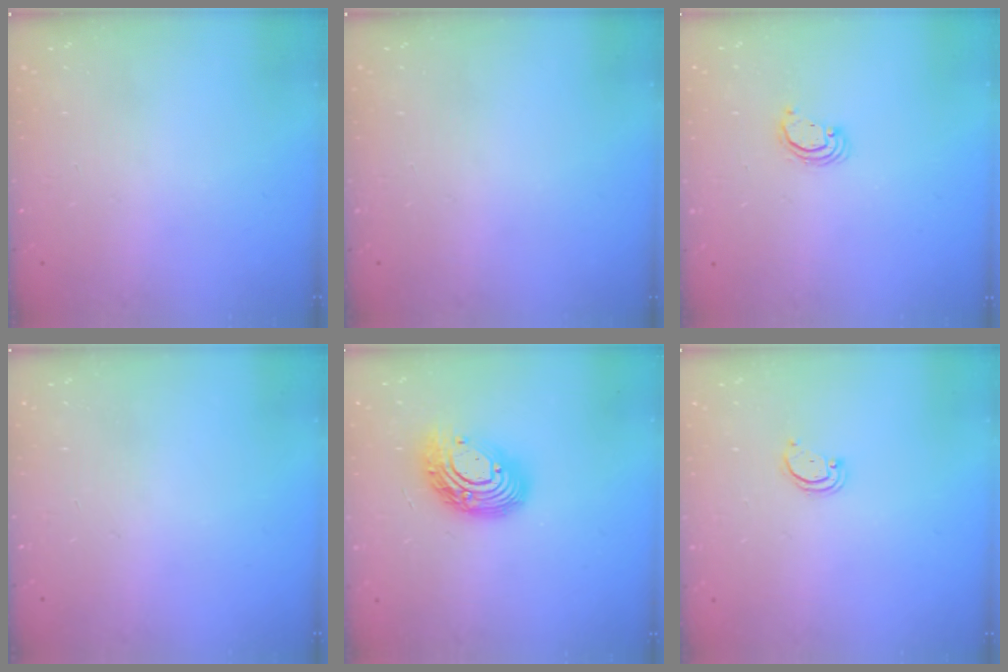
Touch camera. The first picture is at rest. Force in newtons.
{"total": 0.0}
{"total": 2.7, "press": 2.7, "slide": 0.1}
{"total": 0.0}
{"total": 14.3, "press": 14.2, "slide": 1.3}
{"total": 1.8, "press": 1.8, "slide": 0.2}